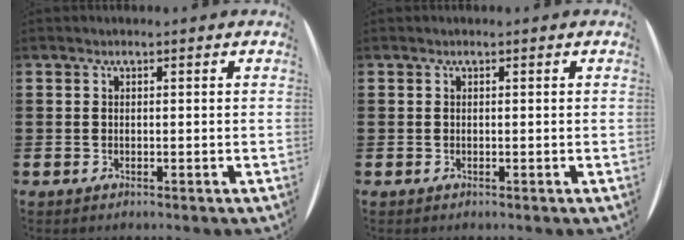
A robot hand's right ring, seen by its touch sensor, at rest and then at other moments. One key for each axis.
{"total": 0.0}